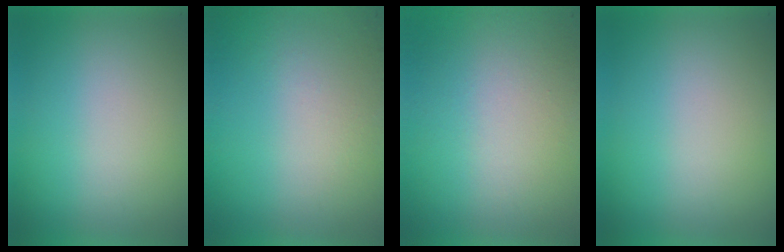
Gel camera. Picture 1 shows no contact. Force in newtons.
{"total": 5.1}
{"total": 8.1}
{"total": 10.6}